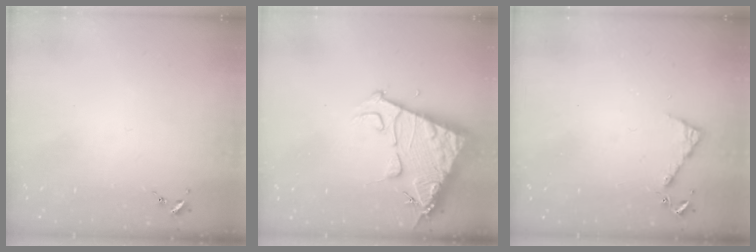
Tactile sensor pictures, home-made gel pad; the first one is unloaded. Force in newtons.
{"total": 13.0, "press": 12.9, "slide": 1.3}
{"total": 4.9, "press": 4.8, "slide": 0.5}